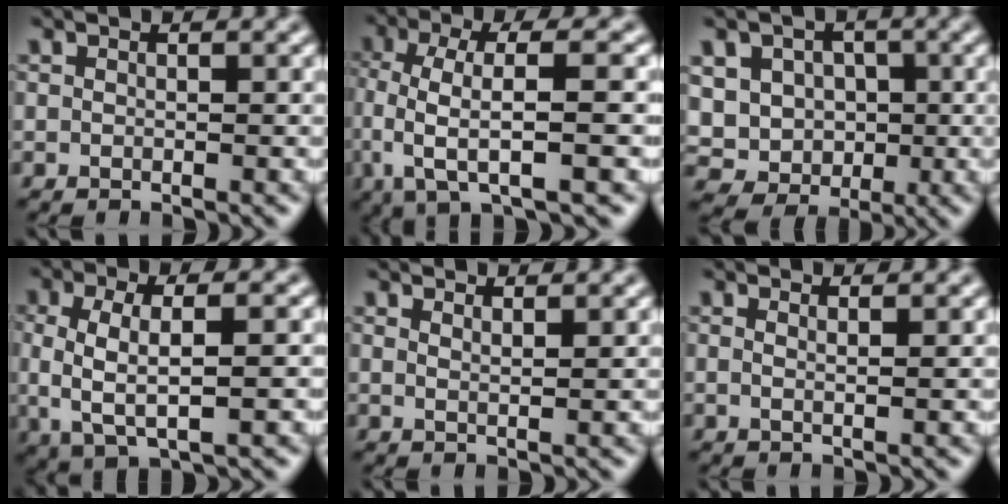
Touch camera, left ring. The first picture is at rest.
{"total": 7.4, "force": [-1.0, 1.8, 7.1], "torque": [-0.122, 0.008, -0.024]}
{"total": 7.0, "force": [0.4, 6.3, 2.9], "torque": [-0.055, 0.020, -0.017]}
{"total": 5.0, "force": [-0.2, 1.8, 4.6], "torque": [-0.096, -0.002, -0.003]}
{"total": 1.6, "force": [1.4, 0.4, 0.7], "torque": [-0.007, -0.001, 0.016]}
{"total": 1.7, "force": [0.9, 0.6, 1.3], "torque": [-0.009, -0.001, -0.002]}